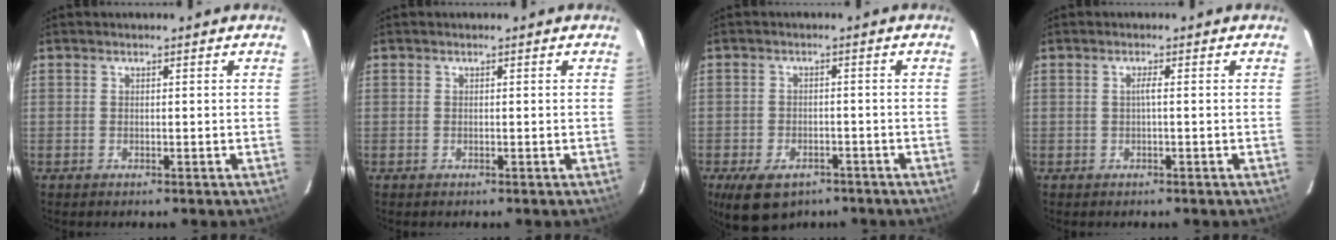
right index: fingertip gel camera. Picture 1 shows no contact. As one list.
[{"total": 0.0}, {"total": 9.0, "force": [-5.9, 5.1, 4.7], "torque": [-0.102, -0.013, -0.086]}, {"total": 1.0, "force": [-0.1, -0.1, 1.0], "torque": [-0.016, 0.003, -0.004]}]